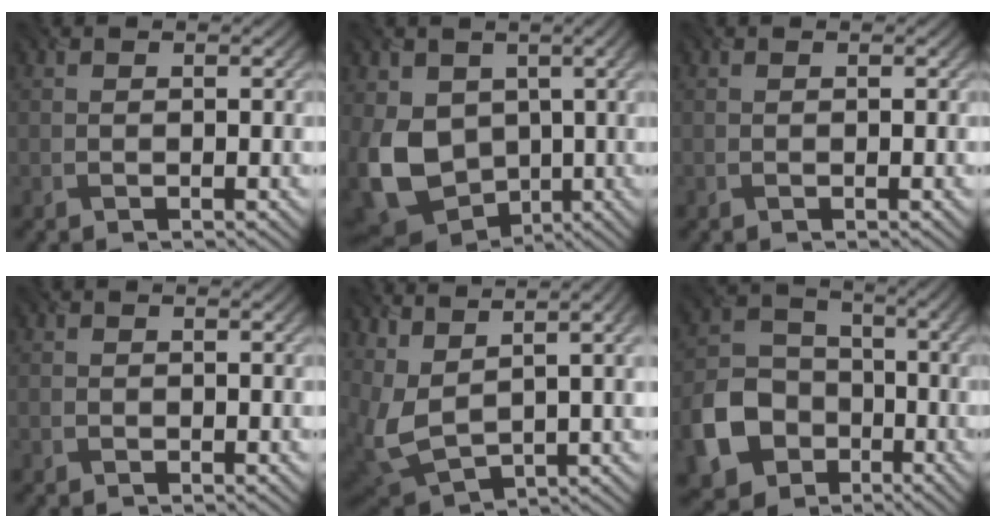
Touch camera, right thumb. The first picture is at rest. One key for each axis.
{"total": 10.6, "fx": 0.2, "fy": 7.8, "fz": 7.2, "tx": -0.186, "ty": -0.024, "tz": 0.002}
{"total": 0.0}
{"total": 0.5, "fx": -0.2, "fy": 0.5, "fz": 0.2, "tx": -0.006, "ty": -0.005, "tz": -0.003}
{"total": 10.4, "fx": 4.8, "fy": 4.0, "fz": 8.4, "tx": -0.213, "ty": -0.005, "tz": 0.107}
{"total": 11.1, "fx": -4.6, "fy": 8.5, "fz": 5.5, "tx": -0.139, "ty": -0.026, "tz": -0.099}